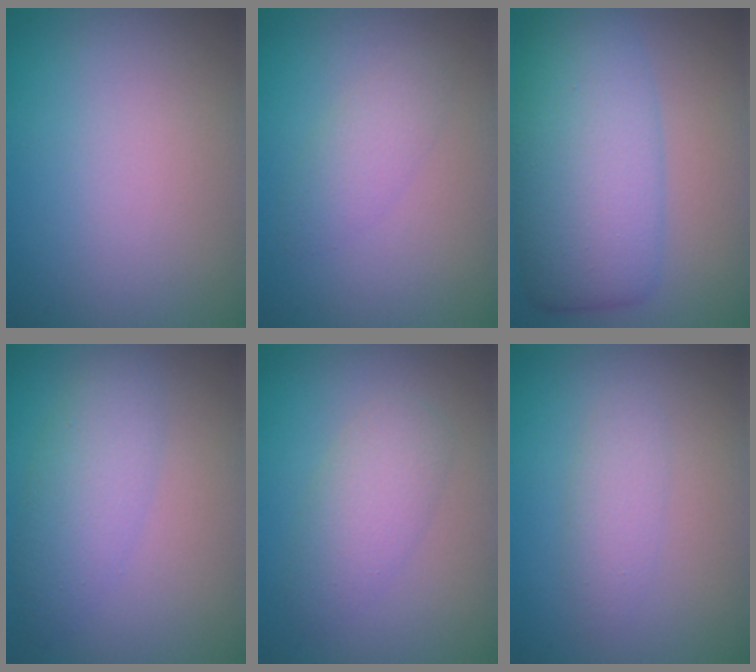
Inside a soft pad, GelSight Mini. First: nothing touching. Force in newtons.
{"total": 1.8, "press": 1.8, "slide": 0.2}
{"total": 7.9, "press": 7.9, "slide": 0.1}
{"total": 3.4, "press": 3.4, "slide": 0.1}
{"total": 3.0, "press": 3.0, "slide": 0.1}
{"total": 1.7, "press": 1.7, "slide": 0.0}